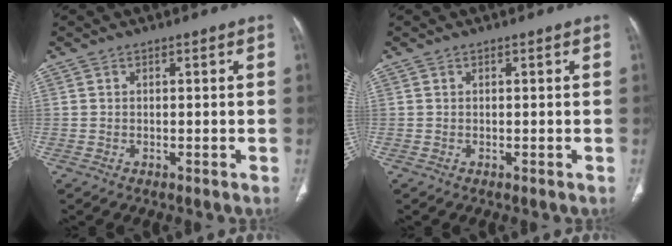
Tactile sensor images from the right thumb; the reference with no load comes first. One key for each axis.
{"total": 0.0}